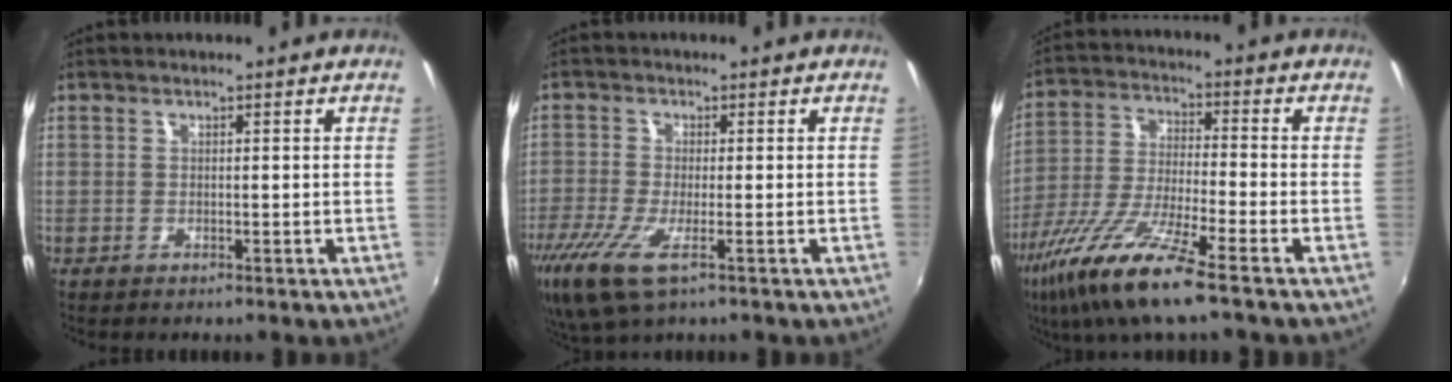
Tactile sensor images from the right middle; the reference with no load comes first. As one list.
[{"total": 8.3, "force": [-4.6, 2.3, 6.5], "torque": [-0.153, -0.033, -0.085]}, {"total": 14.3, "force": [-9.2, 1.4, 10.8], "torque": [-0.228, -0.032, -0.178]}]